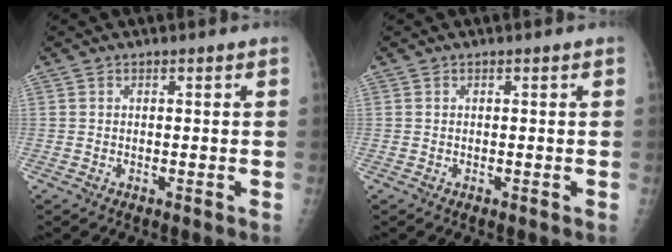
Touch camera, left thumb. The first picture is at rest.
{"total": 0.0}